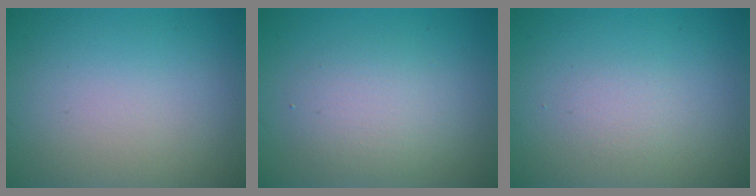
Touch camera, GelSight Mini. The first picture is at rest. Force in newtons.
{"total": 3.0, "press": 3.0, "slide": 0.2}
{"total": 1.2, "press": 1.2, "slide": 0.1}